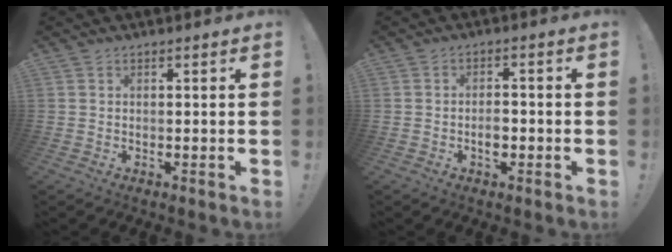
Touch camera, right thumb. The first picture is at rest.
{"total": 3.6, "force": [-1.4, 2.0, 2.6], "torque": [-0.035, 0.004, -0.025]}